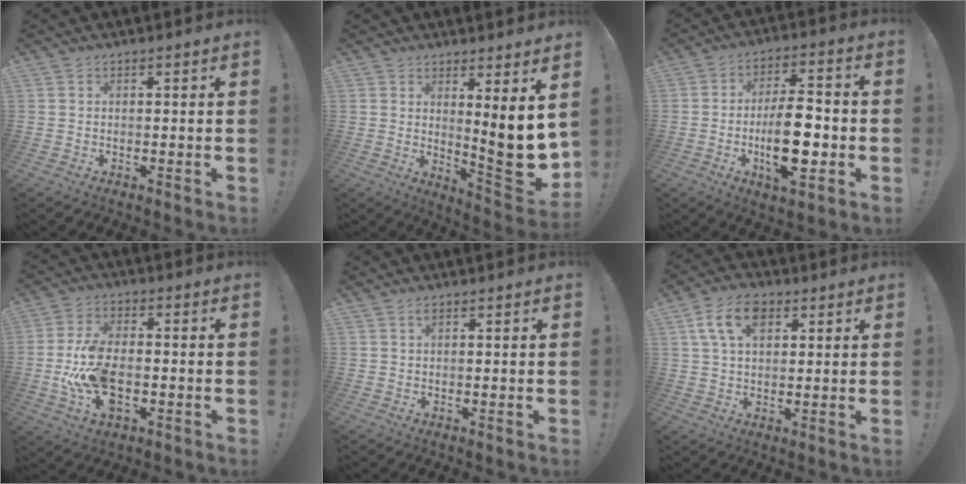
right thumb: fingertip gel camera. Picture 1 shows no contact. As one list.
[{"total": 10.6, "force": [2.4, 1.9, 10.2], "torque": [-0.119, -0.052, 0.039]}, {"total": 15.7, "force": [-3.4, 6.3, 14.0], "torque": [-0.261, 0.007, -0.062]}, {"total": 13.8, "force": [-3.0, 8.2, 10.7], "torque": [-0.208, 0.000, -0.053]}, {"total": 0.9, "force": [0.6, 0.2, 0.7], "torque": [-0.002, -0.006, 0.008]}, {"total": 10.4, "force": [4.1, 6.3, 7.2], "torque": [-0.128, 0.003, 0.076]}]